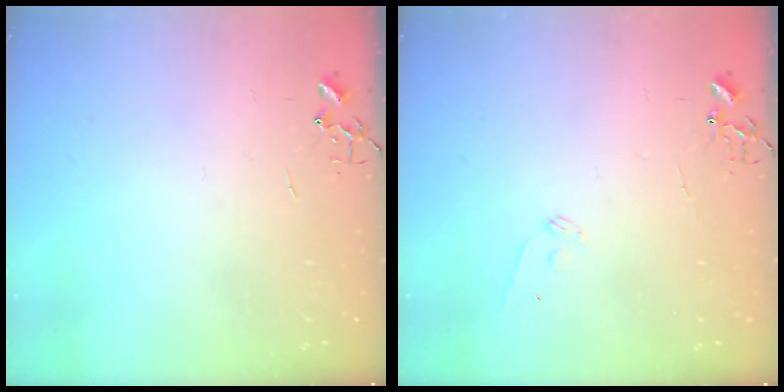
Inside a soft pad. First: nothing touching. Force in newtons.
{"total": 7.1, "press": 7.0, "slide": 0.7}